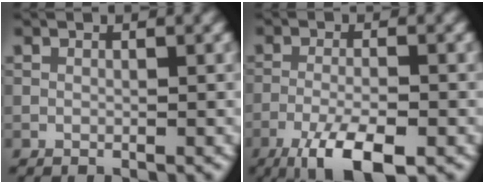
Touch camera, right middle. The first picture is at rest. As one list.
[{"total": 7.0, "force": [-4.3, 1.8, 5.2], "torque": [-0.098, -0.009, -0.080]}]